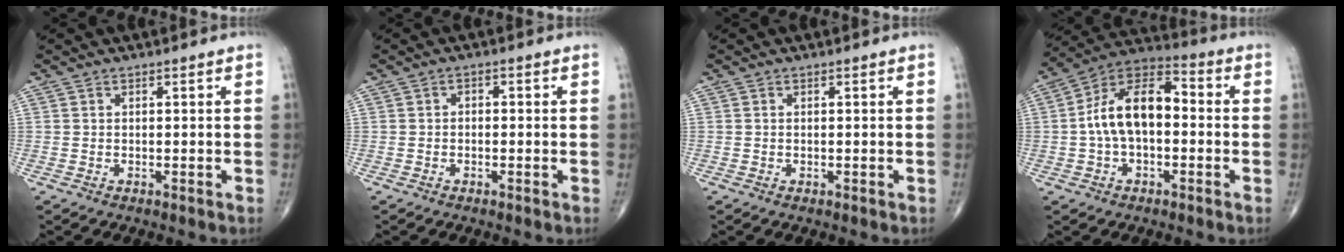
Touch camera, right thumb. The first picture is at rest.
{"total": 2.3, "force": [-0.6, 1.7, 1.5], "torque": [-0.008, 0.016, -0.021]}
{"total": 0.0}
{"total": 13.8, "force": [-0.3, 7.9, 11.4], "torque": [-0.191, 0.044, -0.019]}